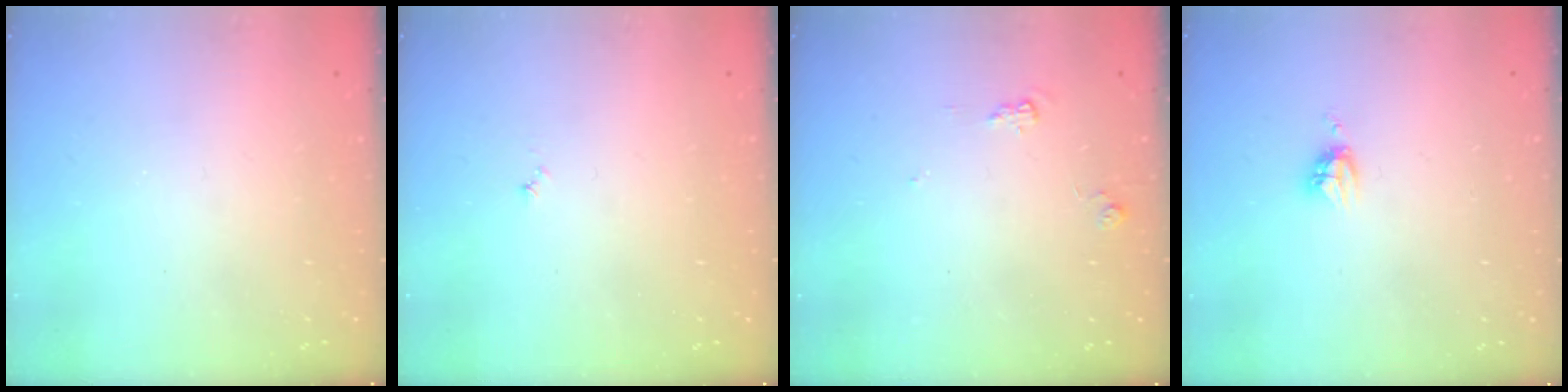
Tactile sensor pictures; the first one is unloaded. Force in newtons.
{"total": 3.3, "press": 3.2, "slide": 0.3}
{"total": 5.3, "press": 5.3, "slide": 0.2}
{"total": 4.1, "press": 4.1, "slide": 0.5}